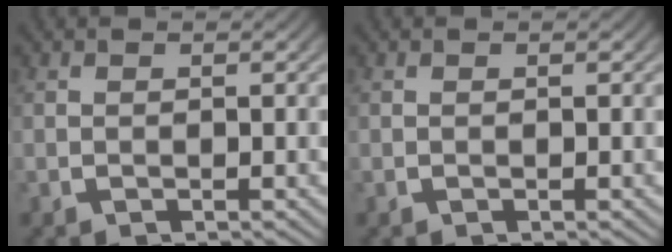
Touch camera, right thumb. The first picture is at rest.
{"total": 0.0}